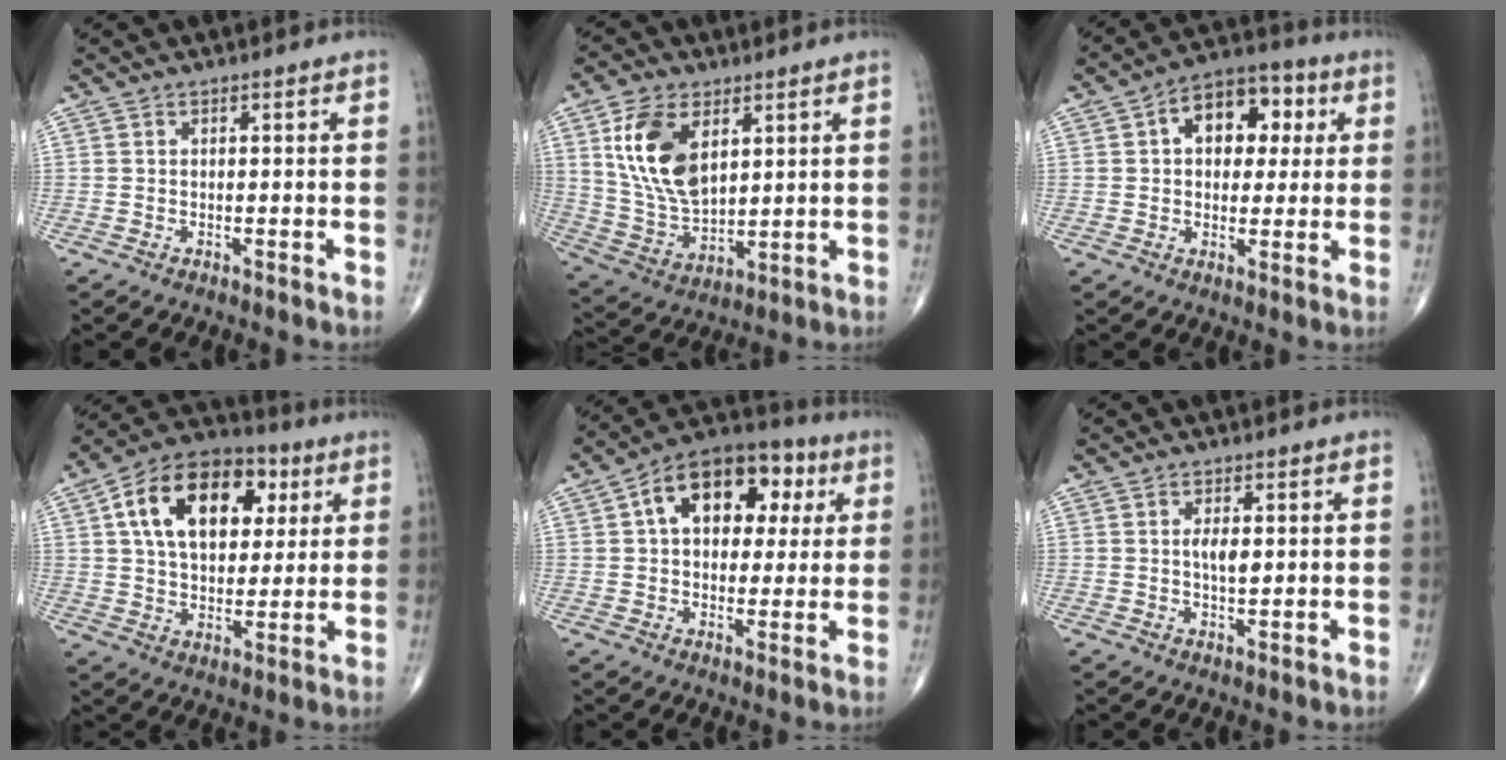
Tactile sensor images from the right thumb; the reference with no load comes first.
{"total": 14.6, "force": [5.2, 8.3, 10.9], "torque": [-0.199, -0.023, 0.111]}
{"total": 12.5, "force": [3.2, 8.2, 8.9], "torque": [-0.086, 0.017, 0.039]}
{"total": 19.8, "force": [6.1, 12.3, 14.2], "torque": [-0.205, 0.003, 0.093]}
{"total": 17.0, "force": [4.8, 10.8, 12.2], "torque": [-0.141, 0.017, 0.065]}
{"total": 3.5, "force": [0.6, 1.4, 3.1], "torque": [-0.051, -0.005, 0.011]}